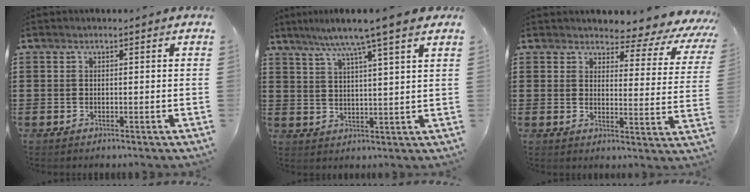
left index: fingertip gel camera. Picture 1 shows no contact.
{"total": 7.4, "force": [5.6, -0.6, 4.8], "torque": [-0.109, -0.016, 0.093]}
{"total": 3.8, "force": [3.2, 1.1, 1.6], "torque": [-0.037, -0.028, 0.046]}